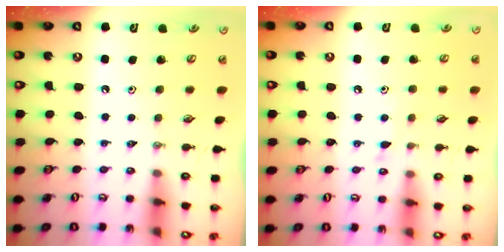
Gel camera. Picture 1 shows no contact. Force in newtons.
{"total": 6.0, "press": 5.9, "slide": 0.7}